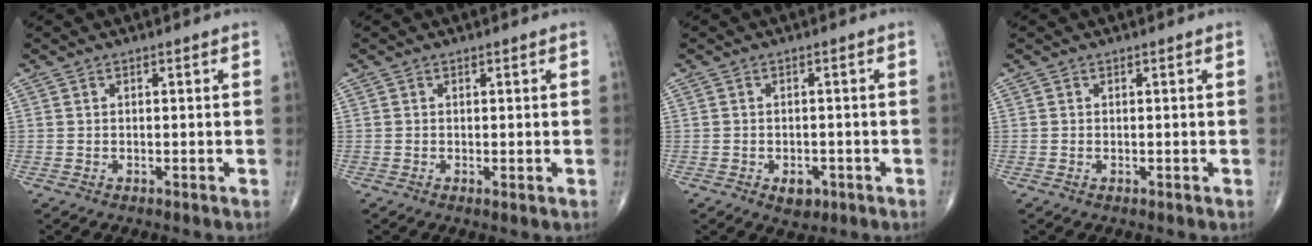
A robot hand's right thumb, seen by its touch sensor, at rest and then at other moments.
{"total": 0.5, "force": [0.0, 0.1, 0.5], "torque": [-0.010, -0.003, -0.004]}
{"total": 3.3, "force": [-1.5, 2.2, 2.0], "torque": [-0.013, 0.003, -0.016]}
{"total": 0.0}